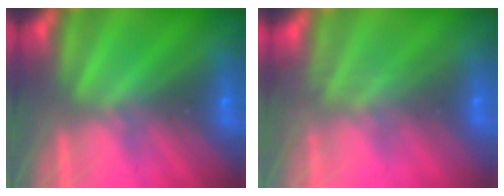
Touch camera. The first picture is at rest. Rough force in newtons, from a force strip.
{"total": 9.4}